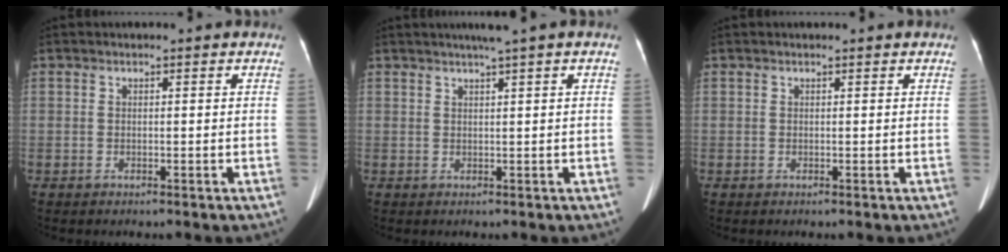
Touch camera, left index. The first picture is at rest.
{"total": 2.5, "force": [1.7, -0.5, 1.8], "torque": [-0.030, 0.005, 0.031]}
{"total": 0.0}